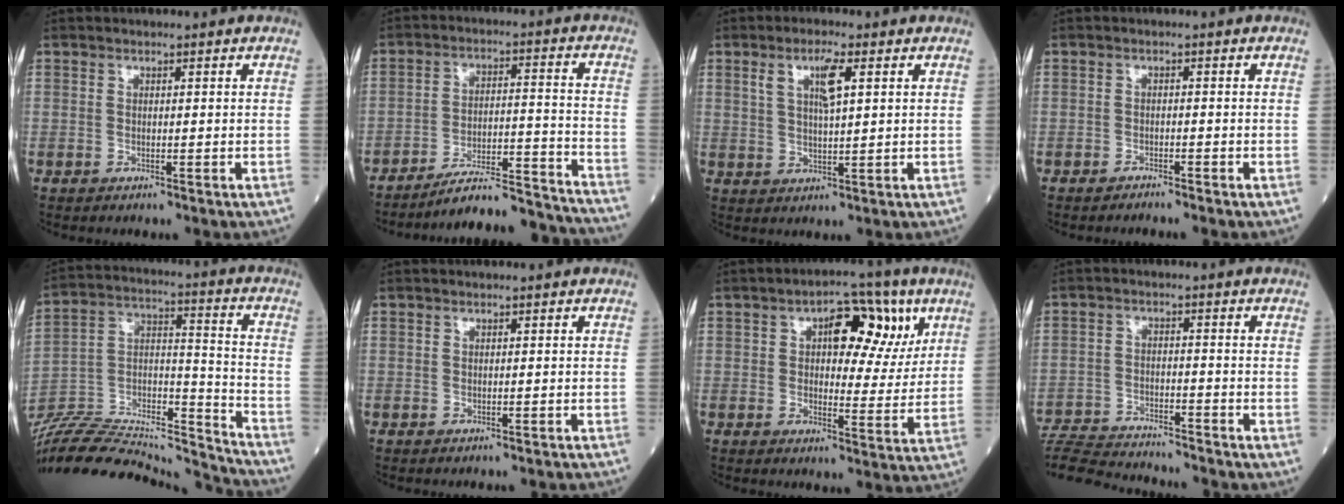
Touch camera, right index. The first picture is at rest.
{"total": 16.0, "force": [-15.5, 0.1, 3.9], "torque": [-0.053, 0.017, -0.231]}
{"total": 5.2, "force": [2.0, 0.9, 4.7], "torque": [-0.092, 0.005, 0.037]}
{"total": 1.1, "force": [-1.1, 0.0, 0.0], "torque": [-0.001, -0.002, -0.018]}
{"total": 27.2, "force": [-25.9, 2.8, 7.8], "torque": [-0.153, 0.014, -0.414]}
{"total": 1.9, "force": [-1.8, 0.3, 0.7], "torque": [-0.007, -0.002, -0.020]}
{"total": 10.5, "force": [4.3, 5.2, 8.1], "torque": [-0.099, 0.022, 0.058]}
{"total": 14.1, "force": [-13.5, 0.9, 4.0], "torque": [-0.075, -0.003, -0.214]}